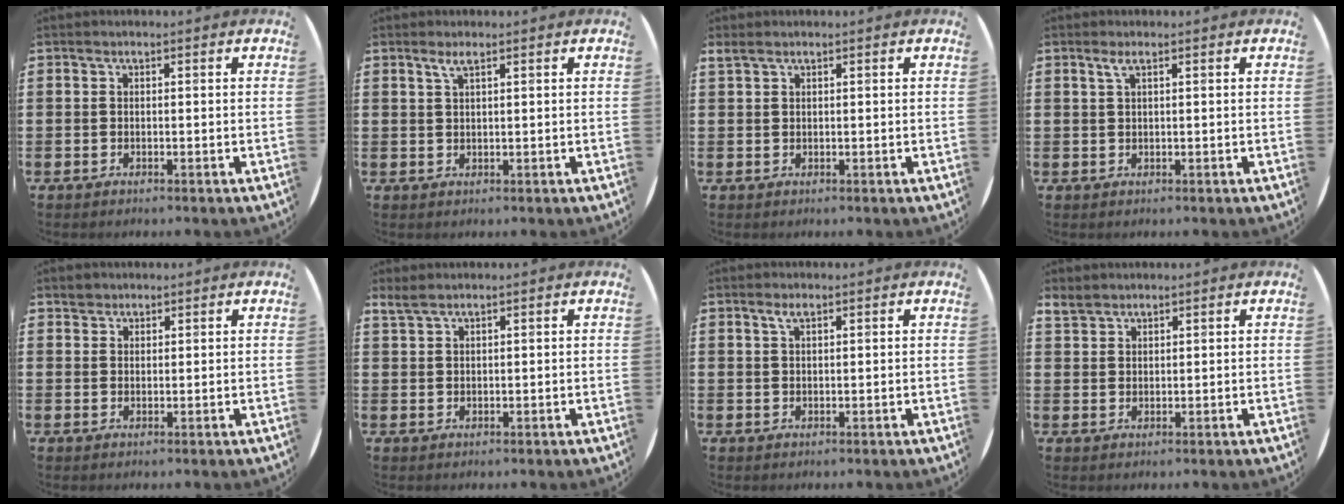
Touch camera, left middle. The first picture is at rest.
{"total": 1.6, "force": [1.0, 0.2, 1.3], "torque": [-0.026, 0.004, 0.016]}
{"total": 0.9, "force": [0.8, 0.2, 0.2], "torque": [-0.005, 0.002, 0.015]}
{"total": 1.1, "force": [0.6, 0.1, 0.9], "torque": [-0.019, 0.003, 0.010]}
{"total": 1.6, "force": [1.4, 0.7, -0.2], "torque": [0.010, 0.000, 0.027]}
{"total": 1.6, "force": [1.5, 0.2, 0.7], "torque": [-0.015, 0.003, 0.028]}
{"total": 1.4, "force": [0.9, 0.3, 1.0], "torque": [-0.020, 0.004, 0.014]}
{"total": 2.3, "force": [2.1, 0.9, 0.2], "torque": [-0.008, 0.004, 0.042]}